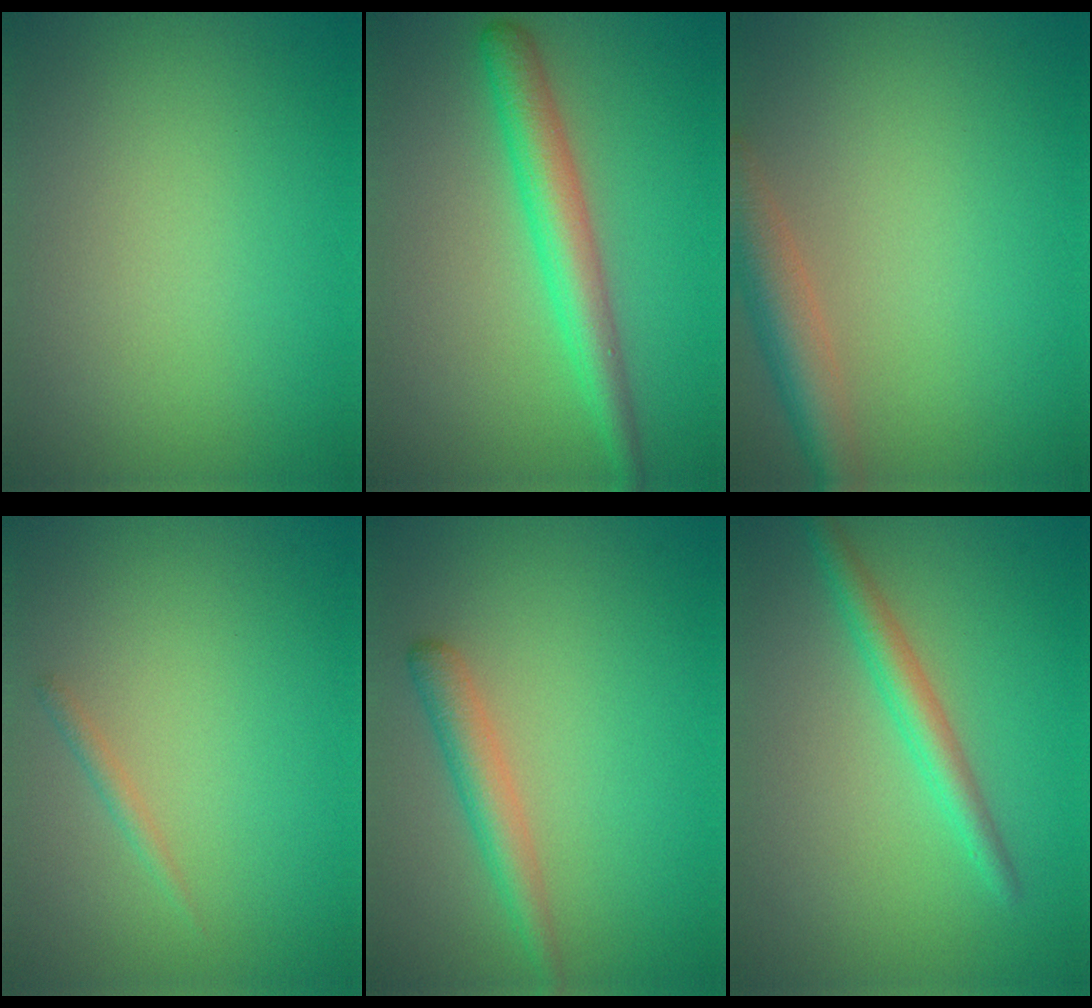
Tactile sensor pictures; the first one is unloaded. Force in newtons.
{"total": 4.2, "press": 4.2, "slide": 0.1}
{"total": 4.1, "press": 4.0, "slide": 0.3}
{"total": 0.8, "press": 0.8, "slide": 0.0}
{"total": 2.6, "press": 2.6, "slide": 0.0}
{"total": 2.6, "press": 2.6, "slide": 0.1}